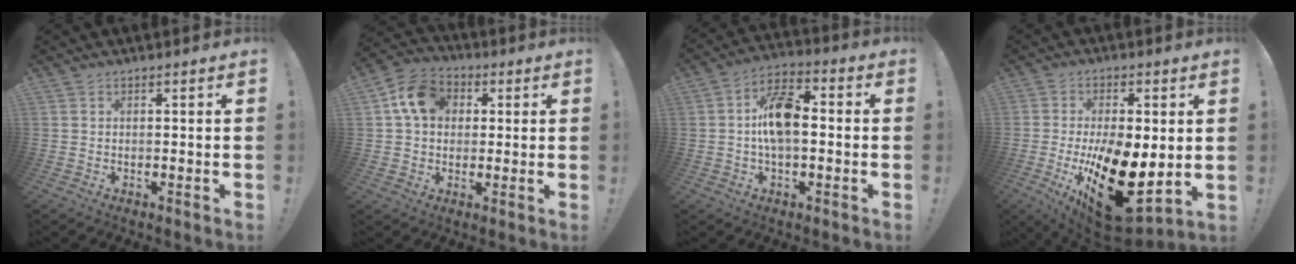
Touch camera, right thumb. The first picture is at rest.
{"total": 12.4, "force": [3.6, 9.9, 6.4], "torque": [-0.099, 0.006, 0.075]}
{"total": 12.4, "force": [-0.5, 7.2, 10.1], "torque": [-0.170, 0.015, -0.008]}
{"total": 21.8, "force": [-4.6, 10.4, 18.6], "torque": [-0.292, 0.004, -0.056]}